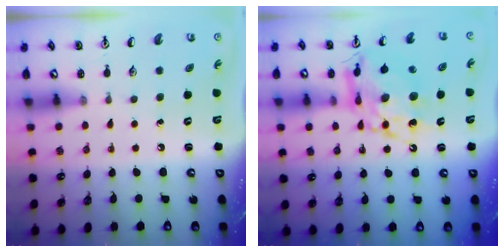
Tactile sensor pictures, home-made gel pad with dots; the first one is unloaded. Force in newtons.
{"total": 14.4, "press": 14.3, "slide": 1.6}